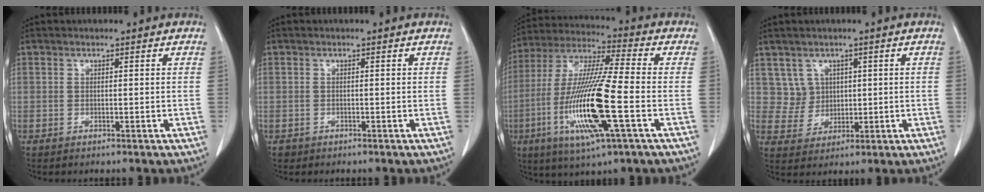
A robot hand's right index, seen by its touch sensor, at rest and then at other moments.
{"total": 0.7, "force": [-0.3, 0.6, -0.1], "torque": [-0.004, 0.004, -0.003]}
{"total": 17.7, "force": [-4.8, 1.0, 17.0], "torque": [-0.354, -0.018, -0.091]}
{"total": 4.6, "force": [1.8, 4.2, 0.0], "torque": [0.005, 0.011, 0.042]}